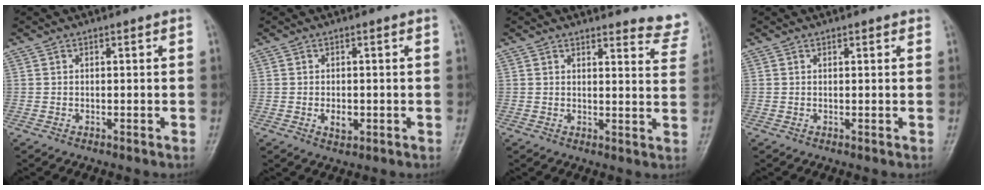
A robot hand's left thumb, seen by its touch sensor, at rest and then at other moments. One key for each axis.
{"total": 2.6, "fx": -0.4, "fy": 1.5, "fz": 2.0, "tx": -0.027, "ty": -0.002, "tz": -0.001}
{"total": 7.7, "fx": 7.6, "fy": 1.1, "fz": 0.7, "tx": 0.023, "ty": -0.073, "tz": 0.062}
{"total": 1.0, "fx": 0.8, "fy": 0.3, "fz": 0.6, "tx": -0.006, "ty": -0.002, "tz": 0.008}